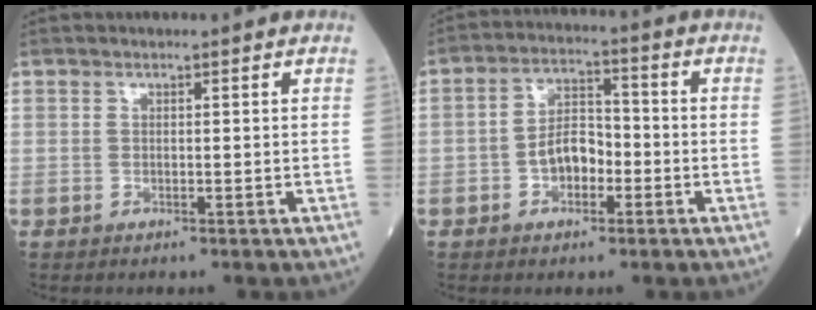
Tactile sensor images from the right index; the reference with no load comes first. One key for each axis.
{"total": 6.1, "fx": -1.8, "fy": 3.5, "fz": 4.6, "tx": -0.090, "ty": 0.020, "tz": -0.035}